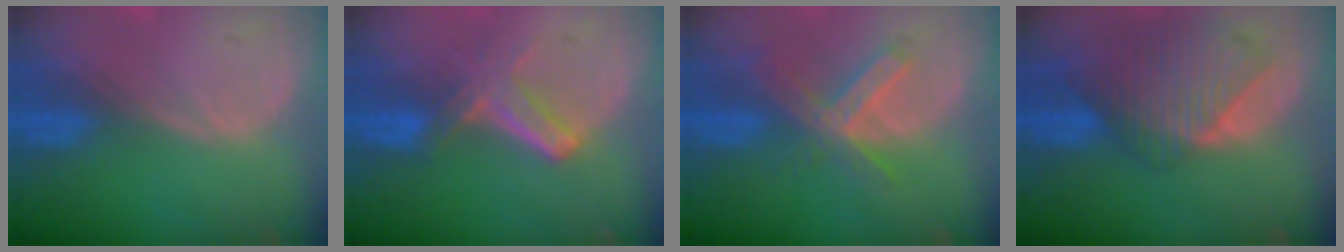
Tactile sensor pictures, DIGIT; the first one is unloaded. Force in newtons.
{"total": 5.8, "press": 5.4, "slide": 2.1}
{"total": 6.5, "press": 5.9, "slide": 2.8}
{"total": 9.9, "press": 8.6, "slide": 5.0}